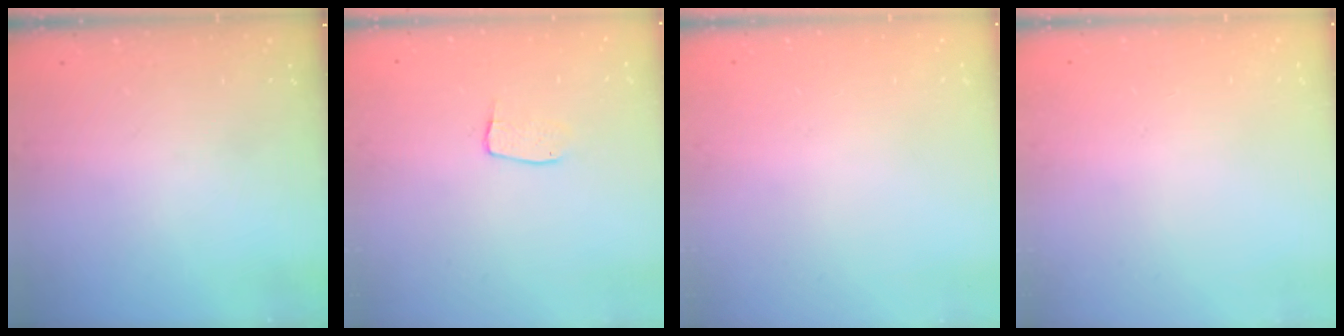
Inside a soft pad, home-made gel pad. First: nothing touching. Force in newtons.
{"total": 5.9, "press": 5.9, "slide": 0.3}
{"total": 0.0}
{"total": 0.0}